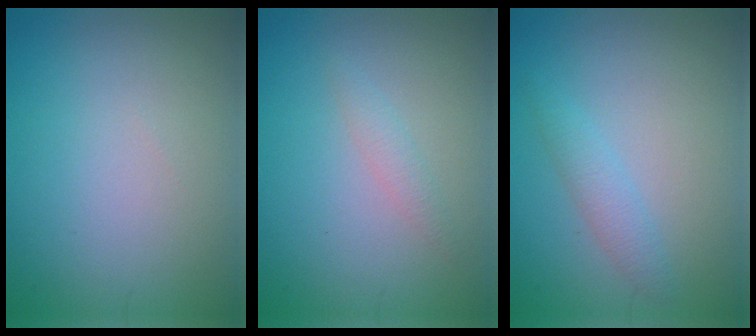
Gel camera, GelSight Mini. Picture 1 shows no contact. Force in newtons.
{"total": 1.1, "press": 1.1, "slide": 0.0}
{"total": 1.7, "press": 1.7, "slide": 0.1}